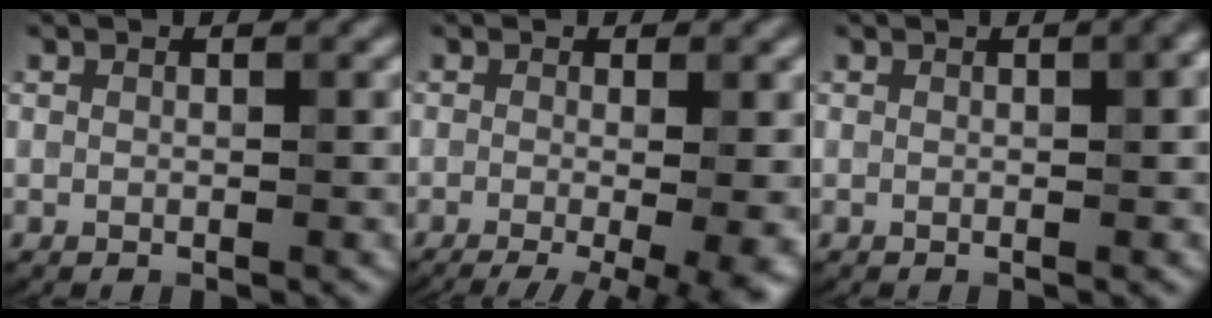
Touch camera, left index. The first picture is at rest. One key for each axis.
{"total": 9.7, "fx": -3.1, "fy": 3.7, "fz": 8.4, "tx": -0.086, "ty": -0.007, "tz": -0.037}
{"total": 2.4, "fx": 0.2, "fy": 0.7, "fz": 2.3, "tx": -0.015, "ty": 0.004, "tz": 0.000}